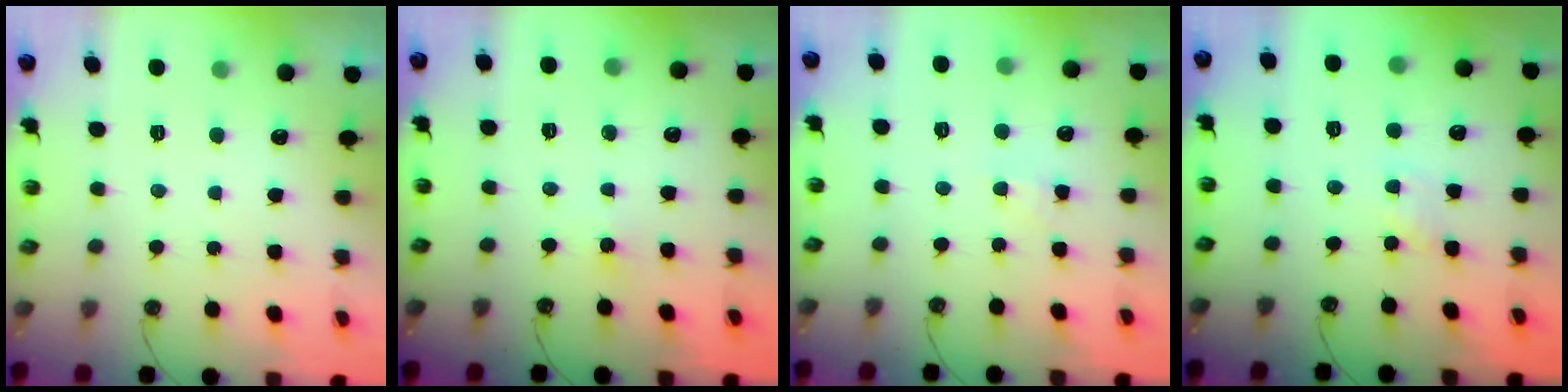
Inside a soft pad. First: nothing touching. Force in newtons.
{"total": 3.9, "press": 3.9, "slide": 0.5}
{"total": 2.8, "press": 2.8, "slide": 0.5}
{"total": 2.0, "press": 2.0, "slide": 0.2}